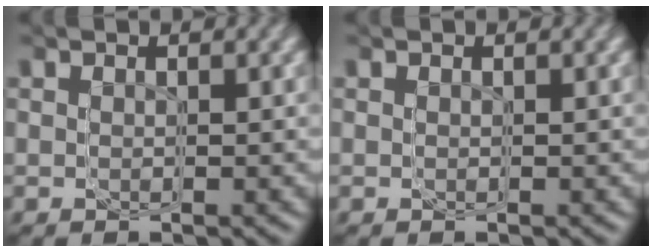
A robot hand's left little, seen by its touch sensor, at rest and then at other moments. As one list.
[{"total": 0.0}]